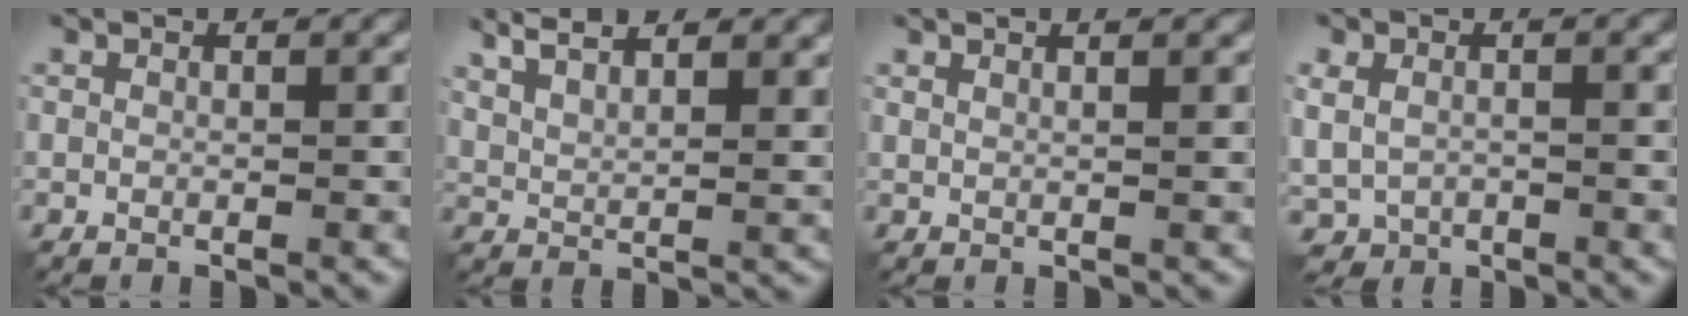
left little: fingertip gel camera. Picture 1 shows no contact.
{"total": 7.2, "force": [5.1, 2.5, 4.4], "torque": [-0.074, 0.022, 0.066]}
{"total": 1.7, "force": [1.2, 0.6, 1.1], "torque": [-0.004, 0.005, 0.004]}
{"total": 3.1, "force": [-0.4, 2.3, 2.0], "torque": [-0.045, -0.010, -0.003]}